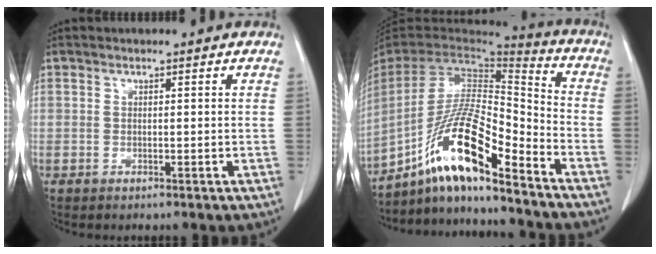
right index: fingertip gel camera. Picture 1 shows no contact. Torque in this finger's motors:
{"motor_torque": [1.64, -0.50, 0.90, 0.21]}